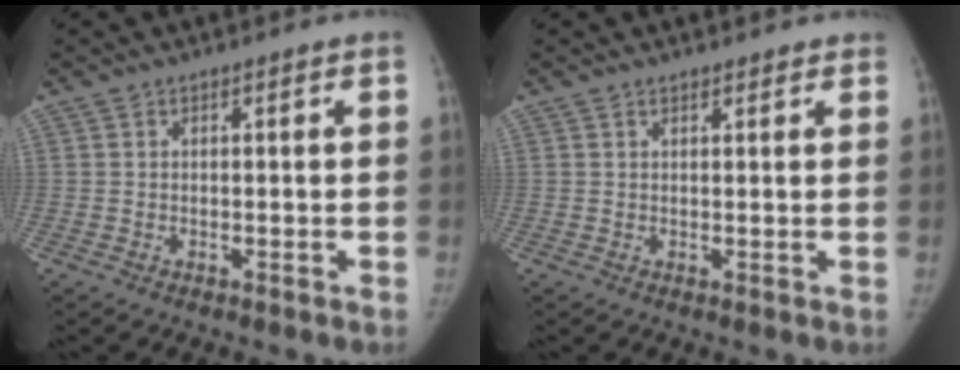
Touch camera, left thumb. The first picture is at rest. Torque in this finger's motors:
{"motor_torque": [-0.39, -0.15, -0.29, -0.04, -0.04]}